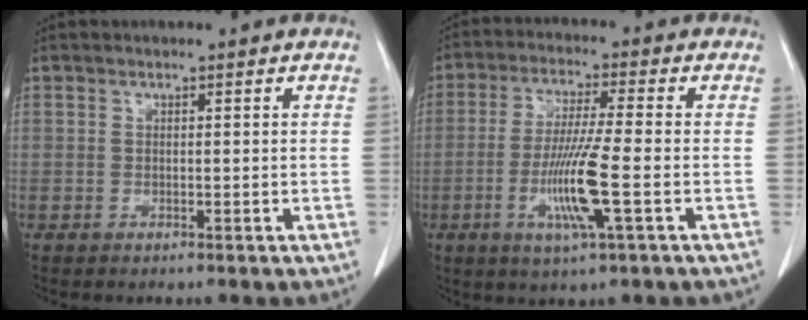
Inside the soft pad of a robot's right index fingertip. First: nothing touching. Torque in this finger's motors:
{"motor_torque": [1.46, -0.40, 0.76, 0.10]}